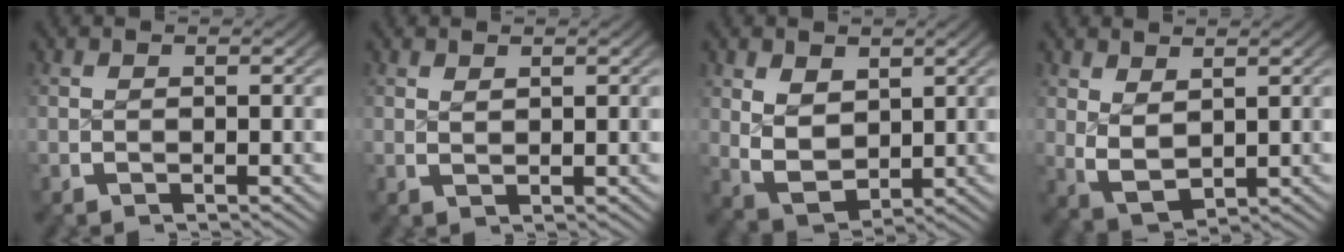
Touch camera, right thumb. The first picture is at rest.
{"total": 0.9, "force": [0.9, 0.1, 0.2], "torque": [0.000, -0.004, 0.023]}
{"total": 6.3, "force": [0.2, 4.8, 4.0], "torque": [-0.102, -0.040, 0.024]}
{"total": 4.8, "force": [0.6, 3.5, 3.2], "torque": [-0.079, -0.024, 0.030]}